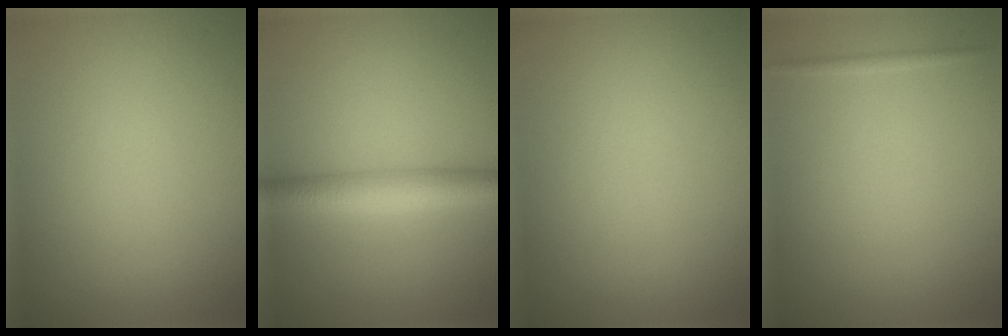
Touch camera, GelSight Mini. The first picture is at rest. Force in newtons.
{"total": 4.3, "press": 4.3, "slide": 0.0}
{"total": 0.0}
{"total": 0.5, "press": 0.5, "slide": 0.1}